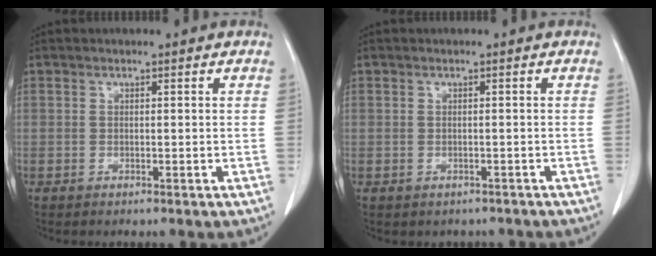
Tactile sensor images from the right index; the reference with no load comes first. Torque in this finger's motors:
{"motor_torque": [-0.68, -0.21, -0.26, -0.09]}